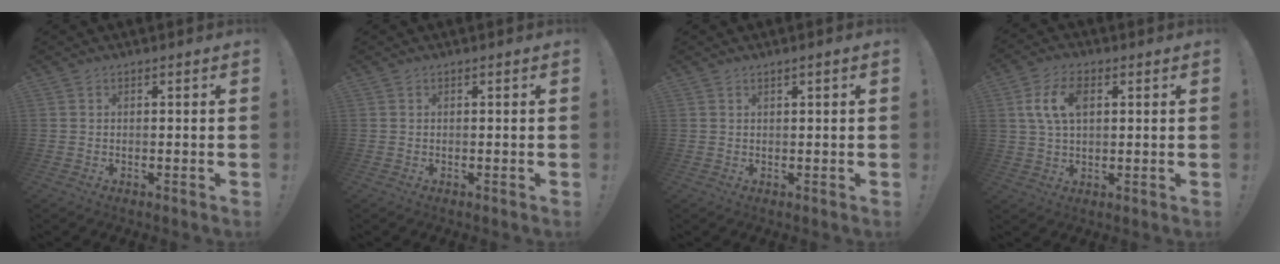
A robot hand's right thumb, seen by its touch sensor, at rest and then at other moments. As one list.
[{"total": 0.0}, {"total": 1.3, "force": [0.7, -0.1, 1.1], "torque": [-0.023, 0.002, 0.011]}, {"total": 9.3, "force": [2.4, 5.6, 7.0], "torque": [-0.138, 0.008, 0.046]}]